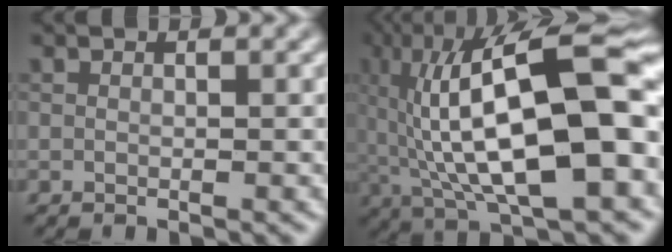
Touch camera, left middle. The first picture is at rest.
{"total": 16.6, "force": [1.2, 5.5, 15.7], "torque": [-0.241, 0.029, 0.013]}